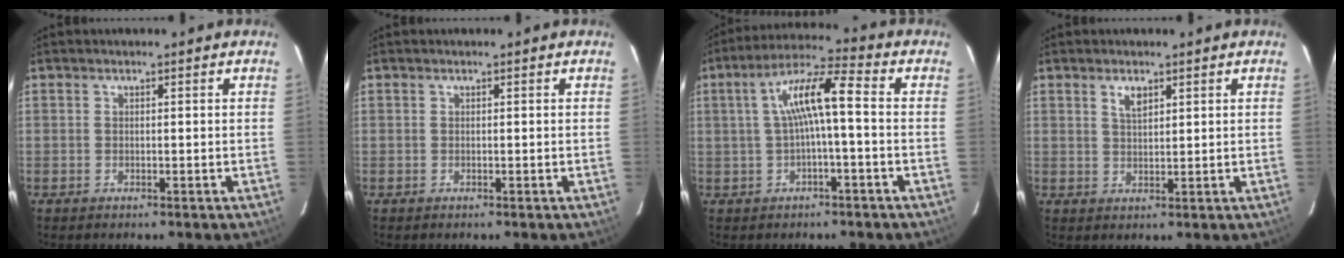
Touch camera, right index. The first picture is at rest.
{"total": 0.0}
{"total": 8.6, "force": [-0.2, 1.3, 8.5], "torque": [-0.169, 0.023, -0.001]}
{"total": 2.8, "force": [1.6, 1.2, 1.9], "torque": [-0.033, 0.001, 0.031]}